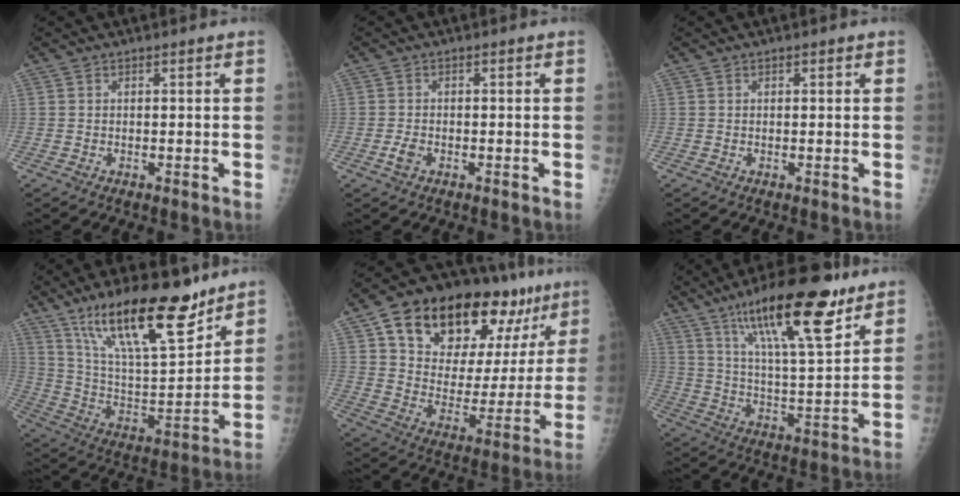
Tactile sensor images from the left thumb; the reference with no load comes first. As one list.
[{"total": 2.3, "force": [-1.0, 1.4, 1.5], "torque": [-0.031, 0.004, -0.020]}, {"total": 0.9, "force": [0.4, 0.6, 0.6], "torque": [-0.001, 0.001, 0.003]}, {"total": 23.7, "force": [15.9, 7.5, 15.8], "torque": [-0.235, -0.069, 0.279]}, {"total": 27.7, "force": [15.9, 13.9, 18.0], "torque": [-0.226, -0.024, 0.248]}, {"total": 21.6, "force": [13.3, 5.7, 16.0], "torque": [-0.242, -0.053, 0.223]}]